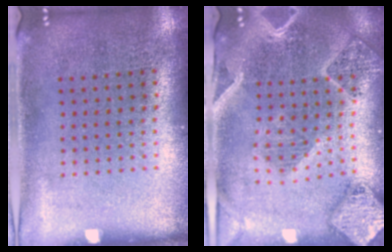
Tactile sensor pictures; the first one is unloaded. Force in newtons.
{"total": 2.7, "press": 2.4, "slide": 1.3}